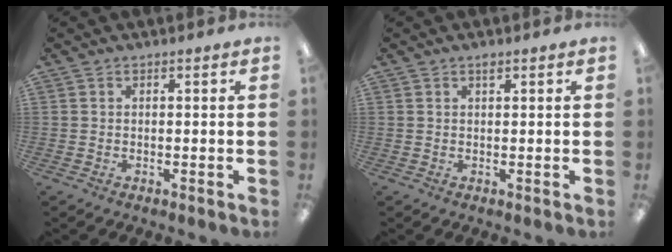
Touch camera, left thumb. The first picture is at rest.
{"total": 1.0, "force": [0.7, 0.3, 0.6], "torque": [-0.013, 0.003, 0.012]}